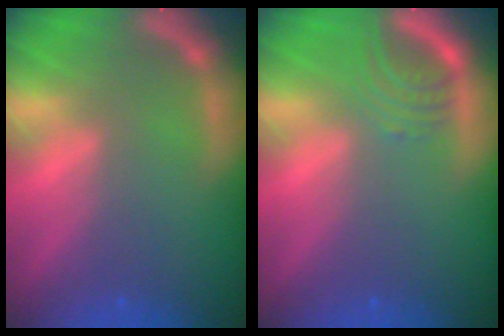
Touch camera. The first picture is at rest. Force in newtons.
{"total": 3.0}